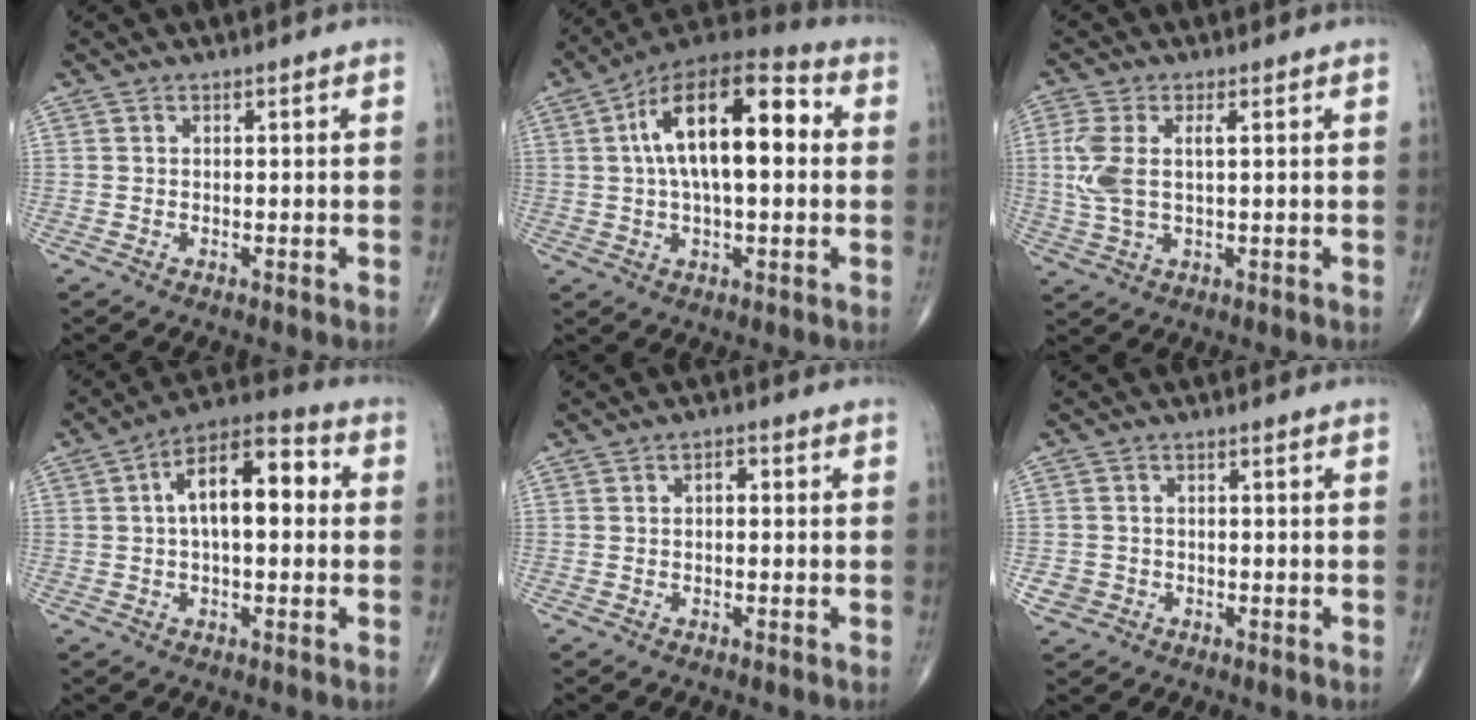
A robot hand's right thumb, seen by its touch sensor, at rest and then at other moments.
{"total": 19.1, "force": [3.0, 8.6, 16.8], "torque": [-0.265, 0.033, 0.037]}
{"total": 7.5, "force": [1.1, 3.3, 6.6], "torque": [-0.172, 0.007, 0.025]}
{"total": 13.0, "force": [1.8, 6.2, 11.3], "torque": [-0.170, 0.035, 0.016]}
{"total": 1.6, "force": [0.0, 1.0, 1.3], "torque": [-0.012, 0.006, -0.006]}
{"total": 2.6, "force": [-0.9, 2.4, 0.5], "torque": [0.001, 0.008, -0.013]}